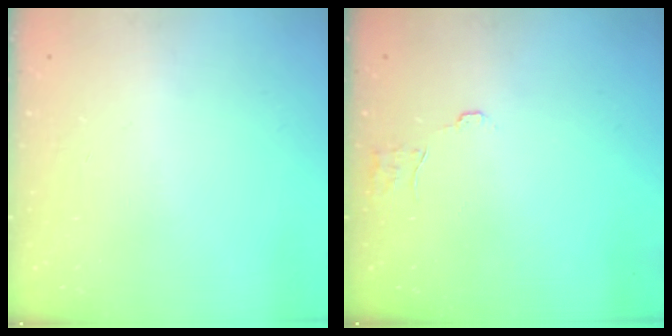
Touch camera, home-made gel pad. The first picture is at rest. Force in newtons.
{"total": 4.2, "press": 4.1, "slide": 0.2}